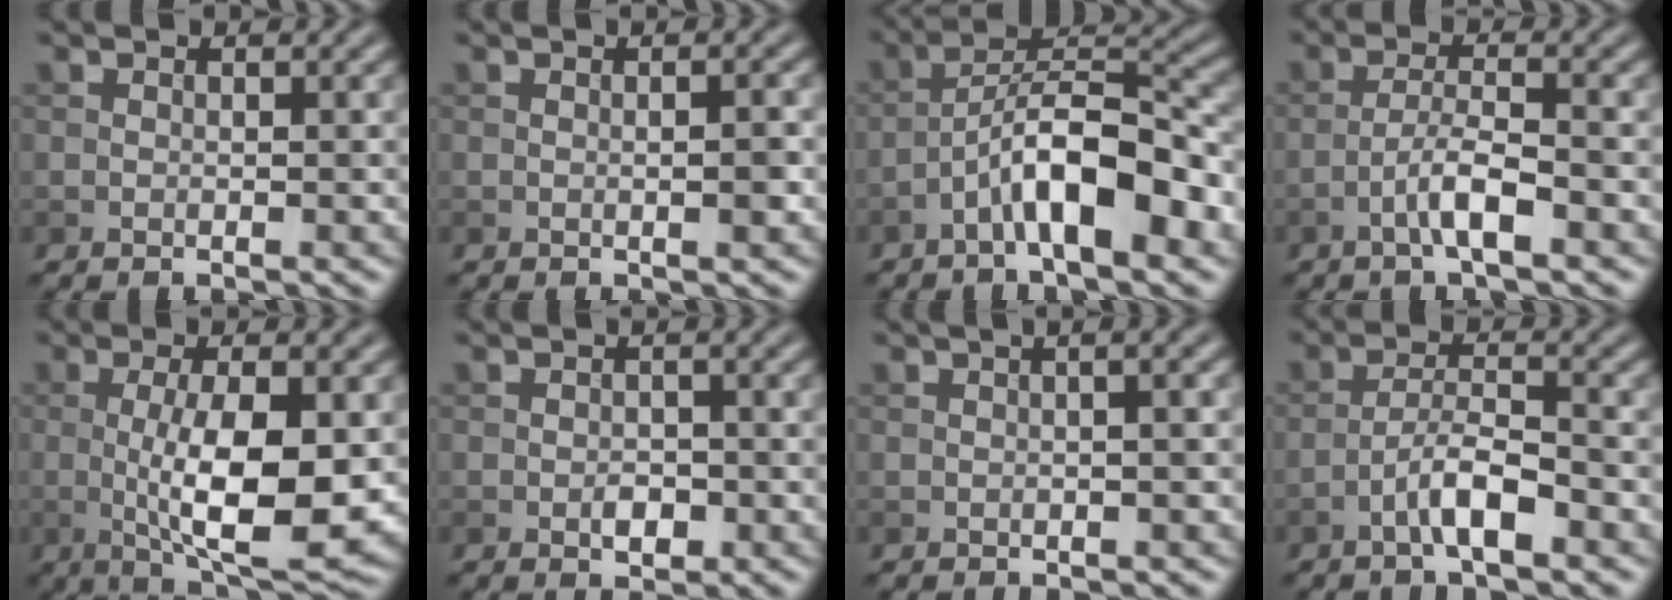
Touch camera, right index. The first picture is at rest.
{"total": 1.6, "force": [-0.1, 0.2, 1.6], "torque": [-0.027, 0.001, 0.000]}
{"total": 7.9, "force": [-3.6, 2.2, 6.8], "torque": [-0.113, 0.025, -0.062]}
{"total": 3.3, "force": [-1.7, 0.5, 2.8], "torque": [-0.053, 0.011, -0.037]}
{"total": 9.1, "force": [-0.6, 2.6, 8.7], "torque": [-0.143, -0.010, -0.005]}
{"total": 1.8, "force": [-0.6, 1.0, 1.4], "torque": [-0.022, 0.001, -0.013]}
{"total": 3.6, "force": [1.1, 1.5, 3.1], "torque": [-0.021, 0.013, -0.006]}
{"total": 3.8, "force": [-2.1, 0.8, 3.0], "torque": [-0.056, 0.014, -0.044]}